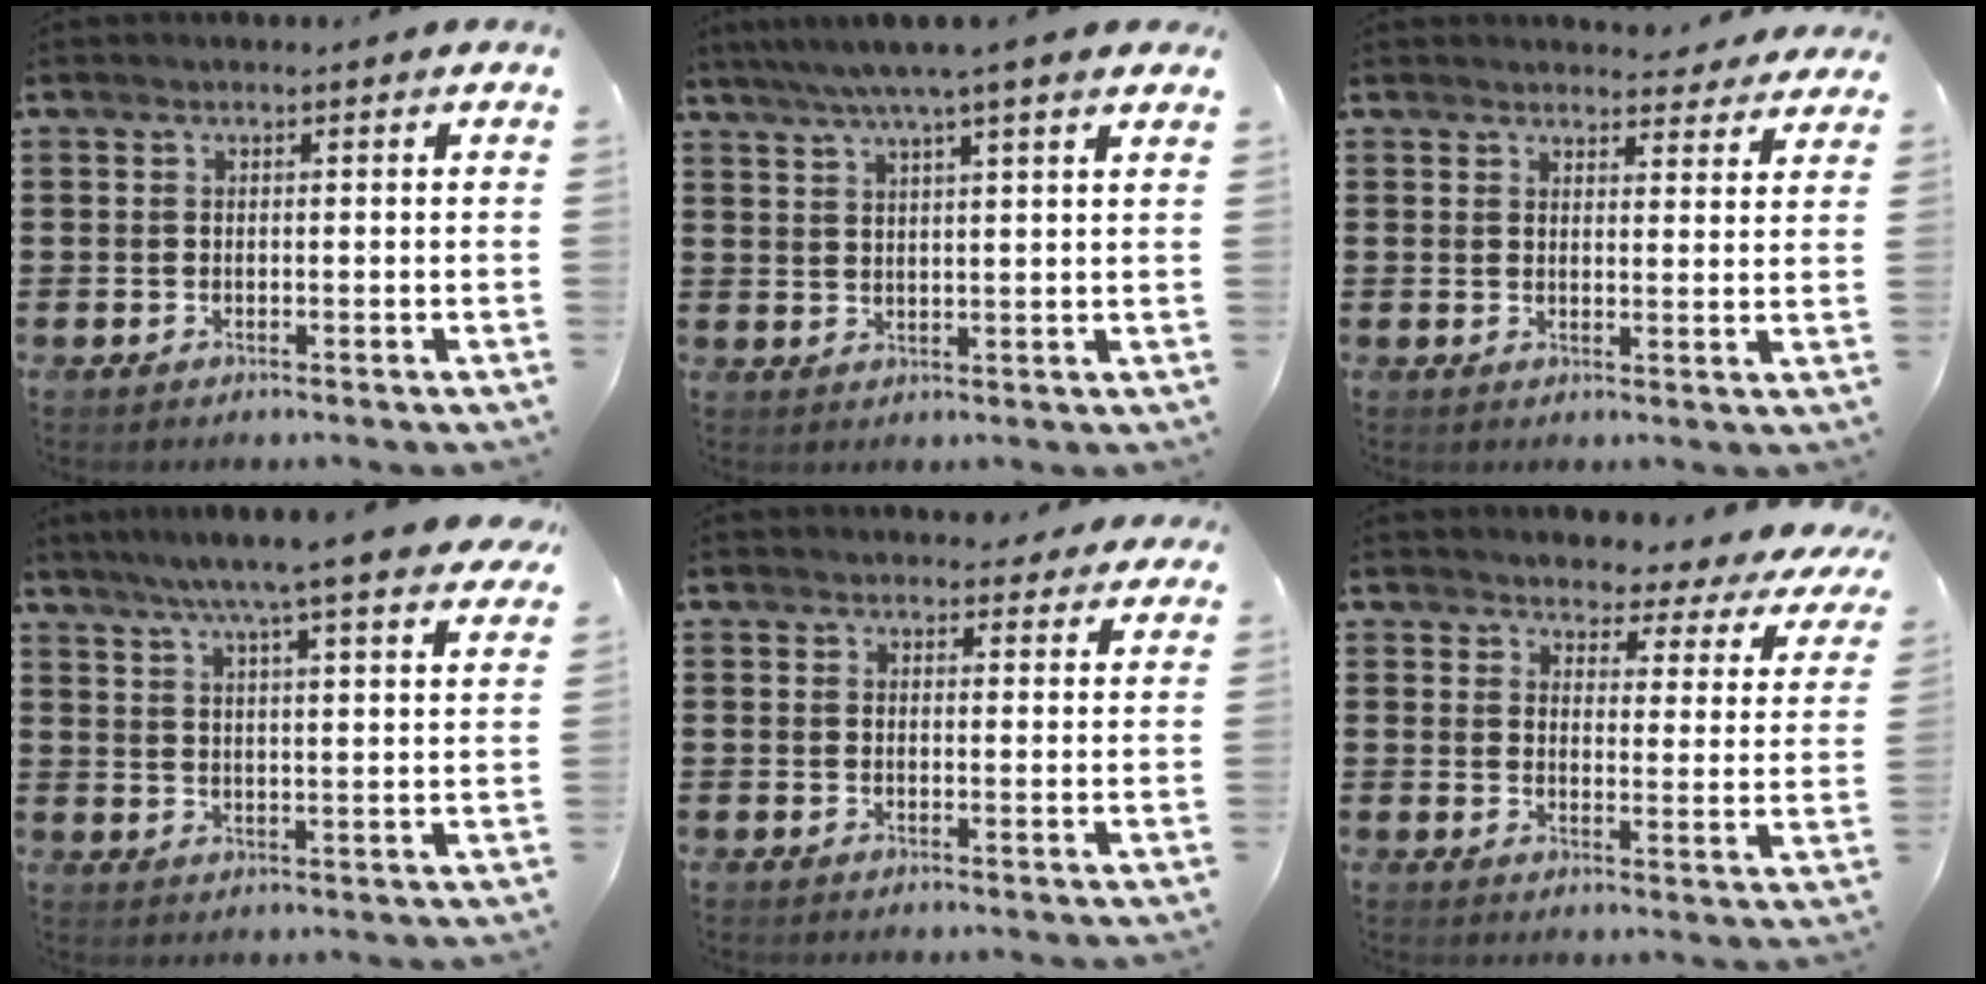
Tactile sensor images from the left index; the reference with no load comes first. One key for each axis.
{"total": 5.1, "fx": 3.9, "fy": -0.3, "fz": 3.3, "tx": -0.075, "ty": -0.009, "tz": 0.066}
{"total": 3.5, "fx": 3.4, "fy": 0.5, "fz": 0.5, "tx": -0.012, "ty": -0.016, "tz": 0.062}
{"total": 7.1, "fx": 6.1, "fy": -0.5, "fz": 3.7, "tx": -0.093, "ty": -0.026, "tz": 0.102}
{"total": 2.7, "fx": 2.5, "fy": 0.8, "fz": 0.5, "tx": -0.008, "ty": -0.005, "tz": 0.045}
{"total": 3.4, "fx": 3.2, "fy": 1.0, "fz": 0.4, "tx": -0.025, "ty": -0.029, "tz": 0.049}